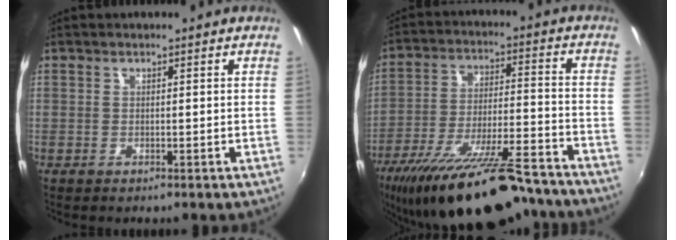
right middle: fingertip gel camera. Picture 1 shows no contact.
{"total": 26.2, "force": [-21.9, 6.0, 13.2], "torque": [-0.236, -0.039, -0.323]}